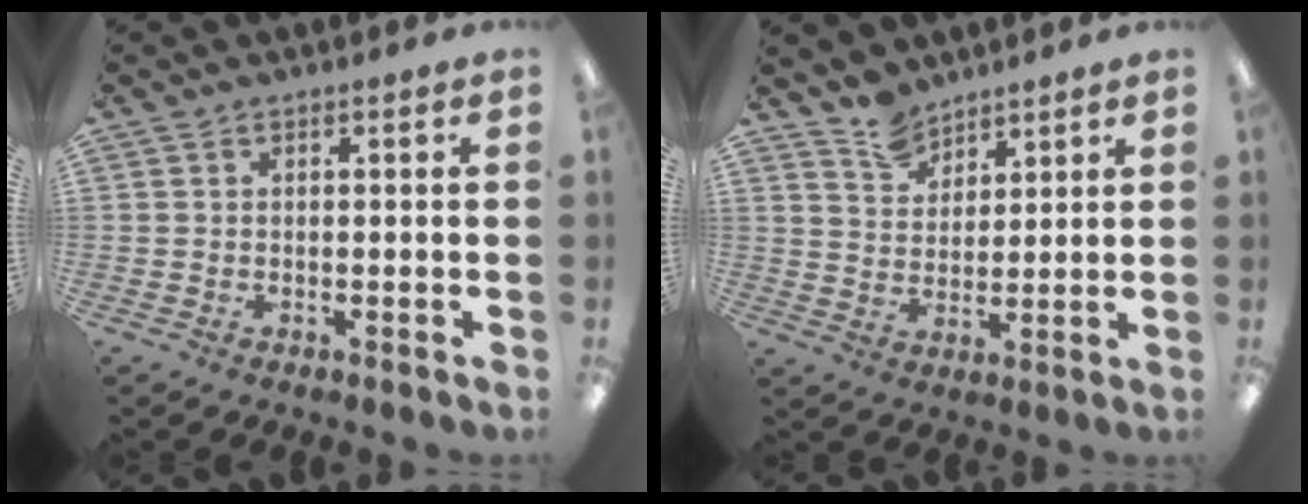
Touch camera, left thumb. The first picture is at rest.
{"total": 7.5, "force": [6.4, 3.6, 1.3], "torque": [-0.033, -0.035, 0.122]}